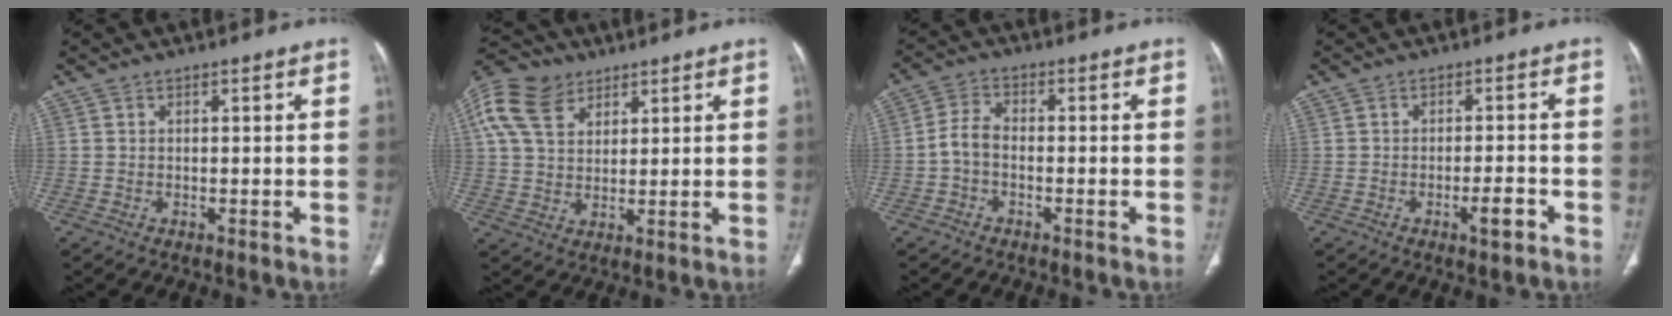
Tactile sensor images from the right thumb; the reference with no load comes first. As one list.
[{"total": 13.7, "force": [6.8, 9.4, 7.4], "torque": [-0.144, 0.004, 0.129]}, {"total": 4.0, "force": [-1.2, 2.4, 3.0], "torque": [-0.057, 0.019, -0.033]}, {"total": 5.5, "force": [-2.7, 1.3, 4.6], "torque": [-0.071, 0.015, -0.042]}]